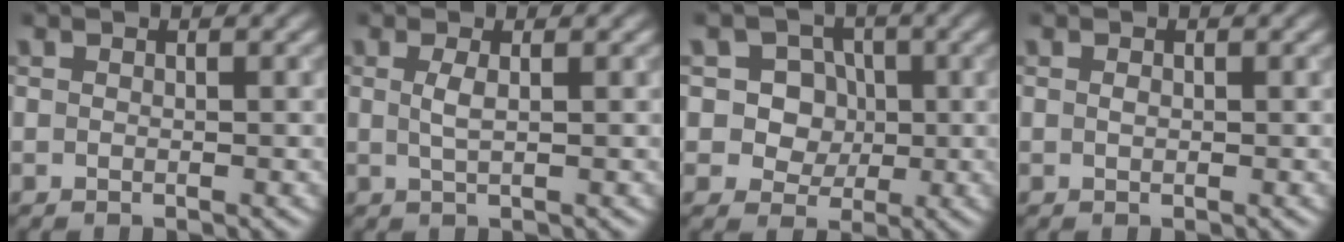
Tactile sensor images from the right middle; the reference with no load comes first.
{"total": 1.5, "force": [0.3, 0.4, 1.4], "torque": [-0.029, 0.001, 0.005]}
{"total": 6.4, "force": [1.4, 5.6, 2.8], "torque": [-0.025, 0.021, 0.008]}
{"total": 0.5, "force": [0.1, 0.4, 0.4], "torque": [-0.008, 0.000, 0.002]}